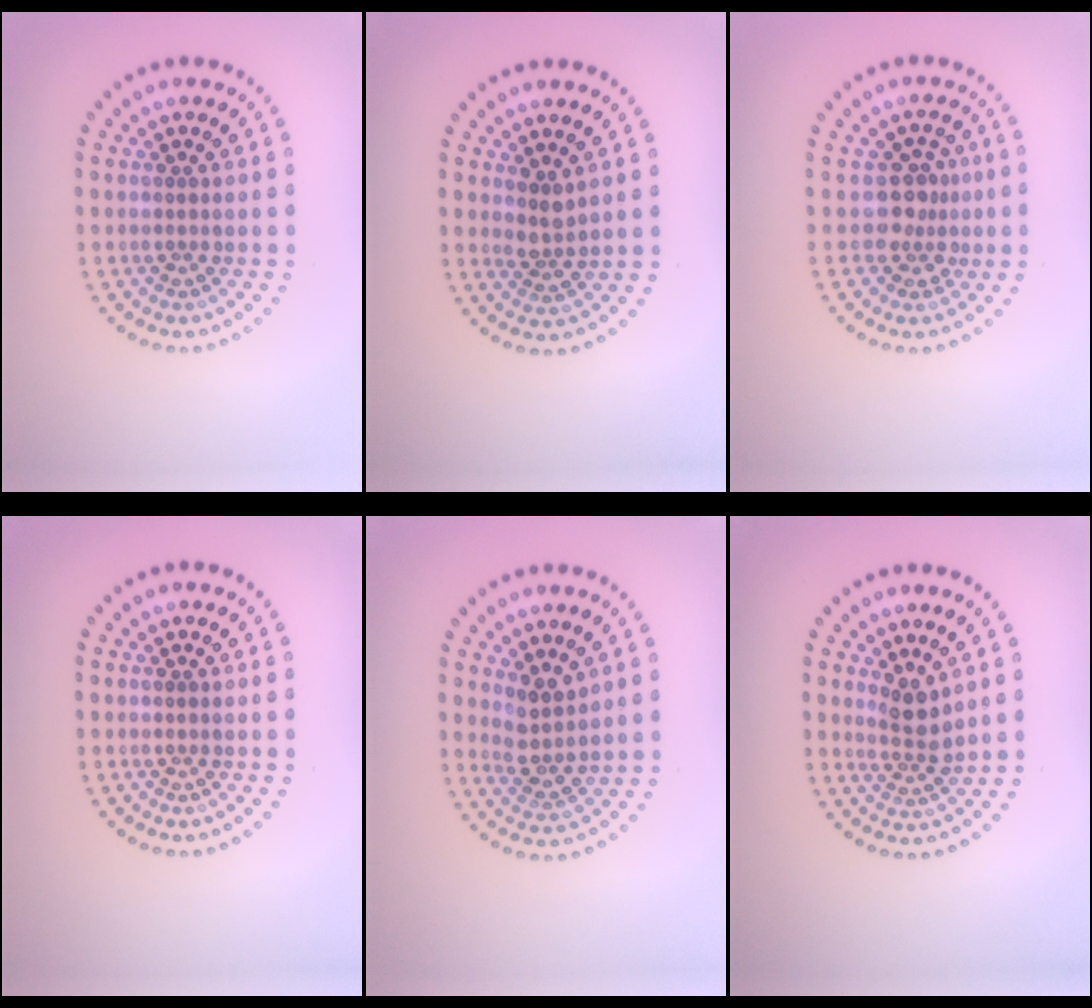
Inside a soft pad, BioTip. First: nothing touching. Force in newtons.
{"total": 1.8, "press": 1.4, "slide": 1.1}
{"total": 2.7, "press": 2.1, "slide": 1.7}
{"total": 0.0}
{"total": 2.7, "press": 2.1, "slide": 1.6}
{"total": 2.4, "press": 1.8, "slide": 1.5}